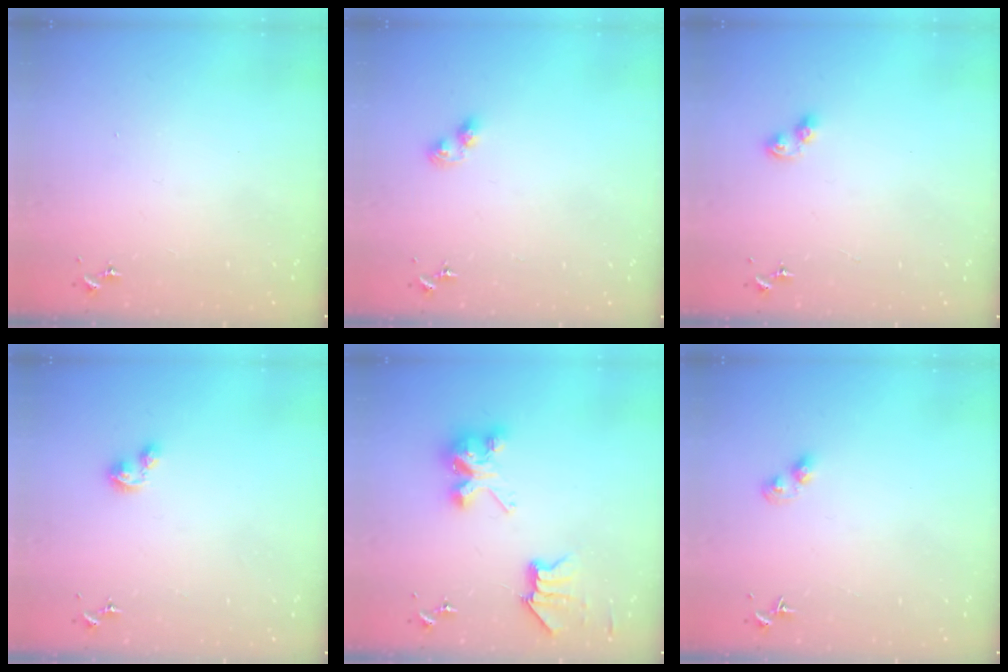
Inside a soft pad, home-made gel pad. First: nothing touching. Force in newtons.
{"total": 3.6, "press": 3.6, "slide": 0.4}
{"total": 4.6, "press": 4.6, "slide": 0.5}
{"total": 2.3, "press": 2.3, "slide": 0.4}
{"total": 7.9, "press": 7.9, "slide": 0.1}
{"total": 3.9, "press": 3.9, "slide": 0.1}